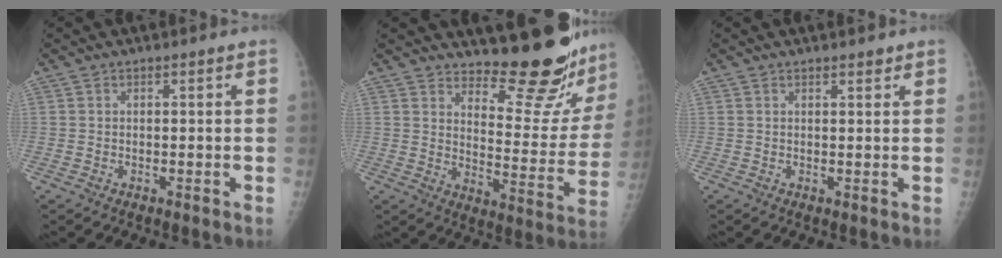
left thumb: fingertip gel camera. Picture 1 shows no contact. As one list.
[{"total": 16.8, "force": [15.7, 2.8, 5.5], "torque": [-0.036, -0.169, 0.202]}, {"total": 1.3, "force": [1.1, 0.5, 0.5], "torque": [-0.002, -0.007, 0.015]}]